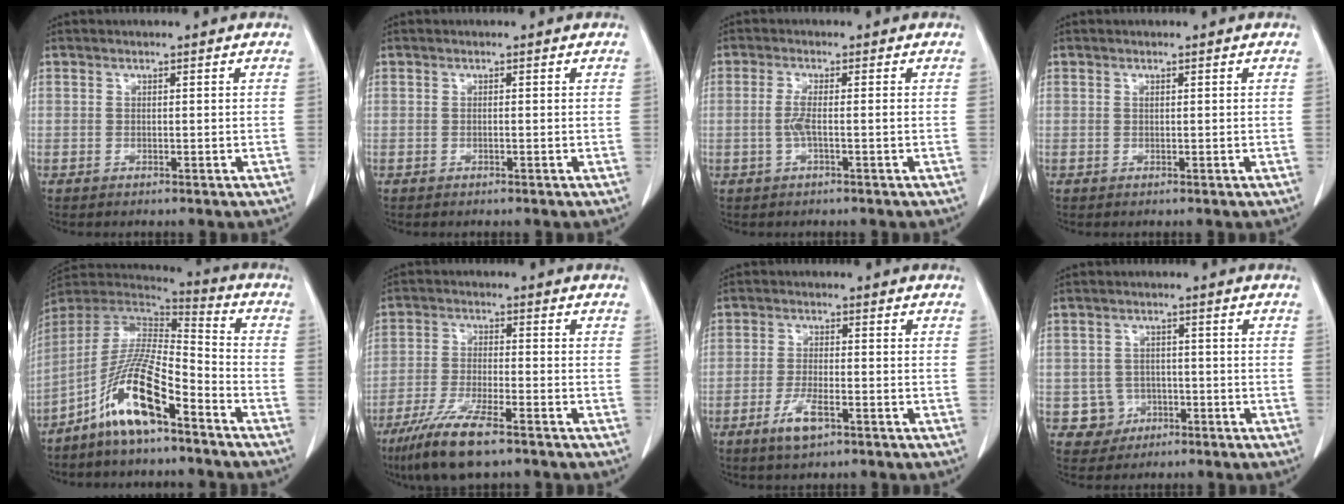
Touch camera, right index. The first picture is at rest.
{"total": 0.0}
{"total": 2.5, "force": [-0.5, 0.0, 2.5], "torque": [-0.052, 0.002, -0.009]}
{"total": 0.0}
{"total": 13.7, "force": [-8.3, 2.3, 10.7], "torque": [-0.209, -0.002, -0.154]}
{"total": 9.9, "force": [-6.9, 1.4, 7.0], "torque": [-0.137, -0.025, -0.123]}
{"total": 4.5, "force": [-2.4, 1.1, 3.7], "torque": [-0.073, -0.003, -0.041]}
{"total": 4.2, "force": [-1.2, 4.0, -0.1], "torque": [0.013, 0.015, -0.013]}